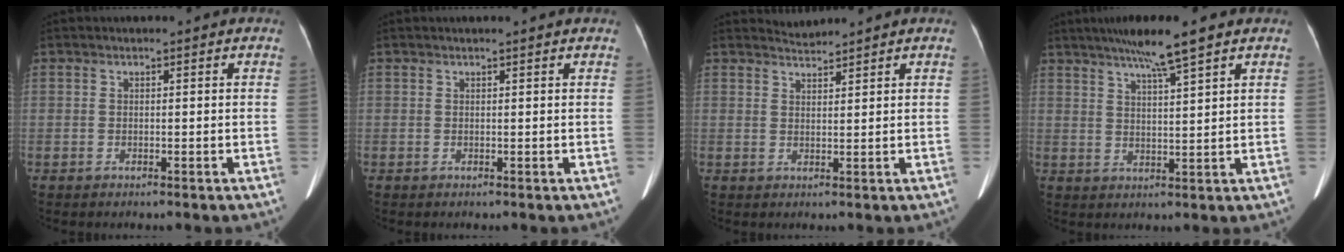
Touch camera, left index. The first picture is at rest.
{"total": 1.5, "force": [1.4, 0.1, 0.5], "torque": [-0.010, 0.015, 0.013]}
{"total": 1.9, "force": [1.8, -0.4, -0.5], "torque": [-0.001, 0.003, 0.039]}
{"total": 7.8, "force": [5.6, -0.3, 5.5], "torque": [-0.091, 0.014, 0.092]}